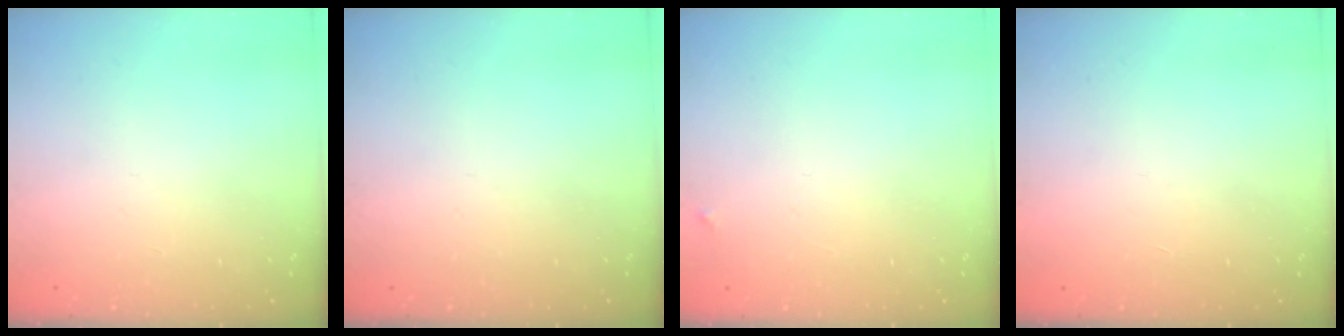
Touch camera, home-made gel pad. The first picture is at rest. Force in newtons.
{"total": 0.0}
{"total": 3.3, "press": 3.3, "slide": 0.4}
{"total": 1.7, "press": 1.7, "slide": 0.1}